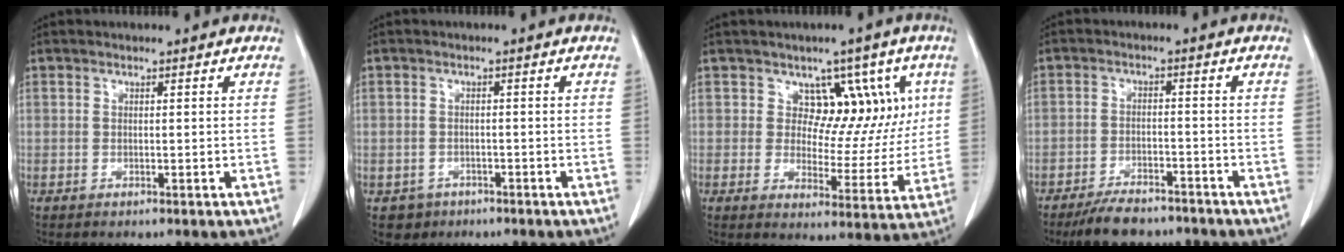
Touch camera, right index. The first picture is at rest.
{"total": 3.1, "force": [-1.6, 2.7, -0.1], "torque": [0.005, 0.012, -0.022]}
{"total": 8.6, "force": [3.7, 6.1, 4.7], "torque": [-0.032, 0.014, 0.054]}
{"total": 8.2, "force": [-7.1, 2.7, 3.1], "torque": [-0.048, -0.008, -0.114]}